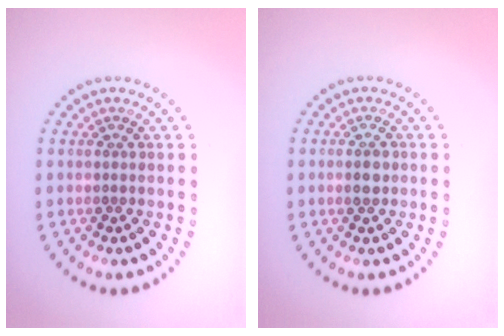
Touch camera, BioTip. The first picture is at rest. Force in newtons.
{"total": 1.4, "press": 1.4, "slide": 0.1}